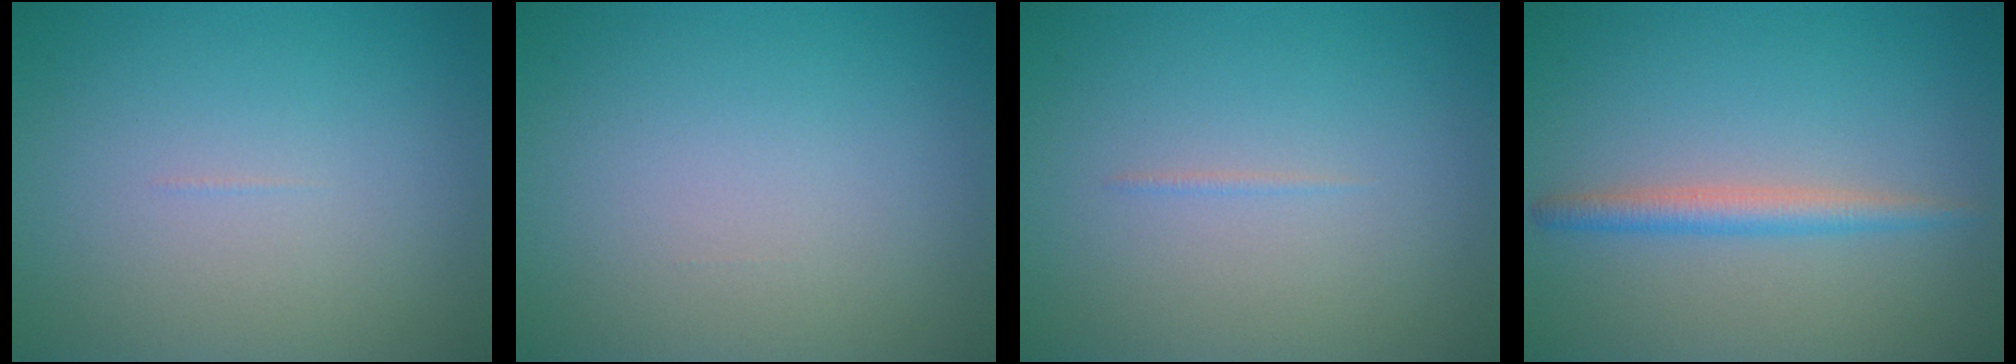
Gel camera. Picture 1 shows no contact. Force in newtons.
{"total": 0.0}
{"total": 0.7, "press": 0.7, "slide": 0.2}
{"total": 2.2, "press": 2.2, "slide": 0.1}